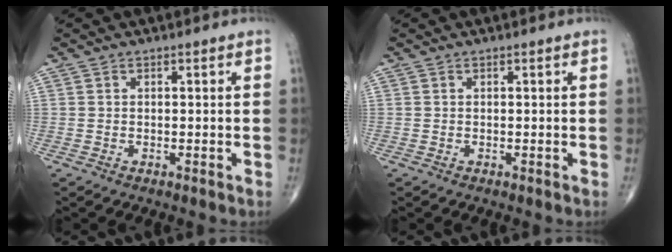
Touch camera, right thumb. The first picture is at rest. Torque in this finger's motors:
{"motor_torque": [0.07, 0.07, 0.00, 0.00, 0.00]}